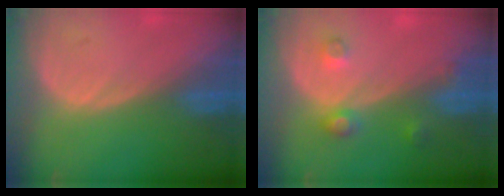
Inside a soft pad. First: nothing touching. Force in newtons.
{"total": 3.5, "press": 3.3, "slide": 1.3}